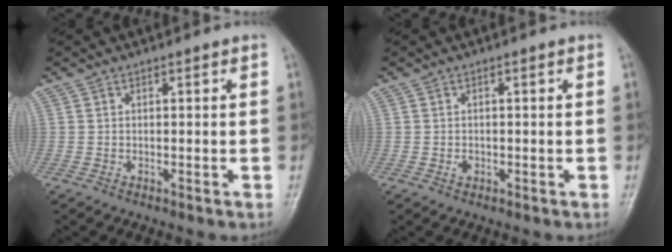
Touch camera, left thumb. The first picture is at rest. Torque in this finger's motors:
{"motor_torque": [-0.03, 0.13, 0.16, 0.00, 0.00]}